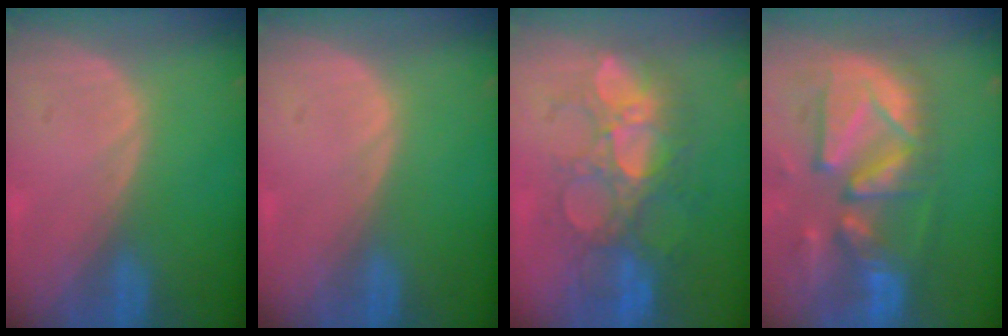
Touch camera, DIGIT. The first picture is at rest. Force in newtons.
{"total": 0.0}
{"total": 9.8, "press": 9.2, "slide": 3.4}
{"total": 13.3, "press": 11.4, "slide": 6.9}